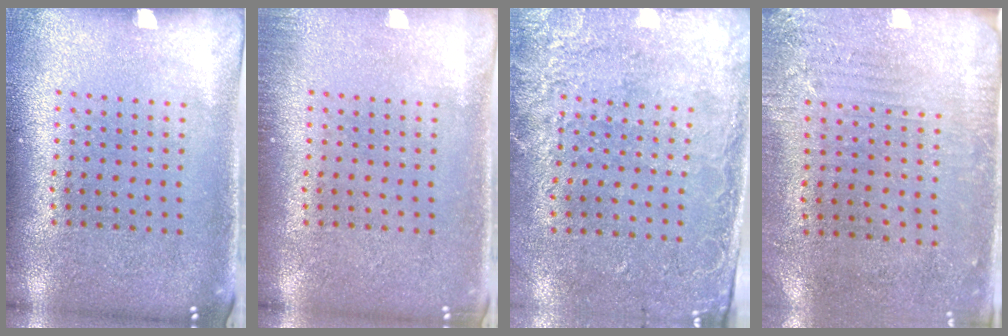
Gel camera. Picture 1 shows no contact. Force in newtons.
{"total": 0.9, "press": 0.9, "slide": 0.2}
{"total": 2.5, "press": 1.9, "slide": 1.6}
{"total": 2.8, "press": 2.3, "slide": 1.5}